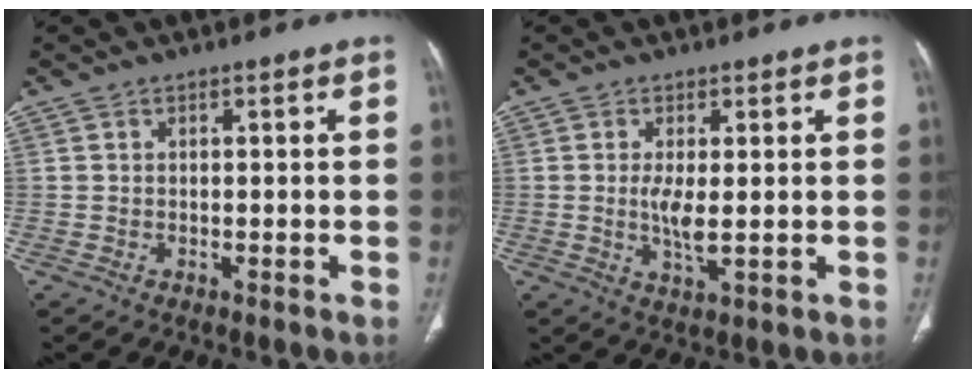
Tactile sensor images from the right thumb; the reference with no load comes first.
{"total": 4.3, "force": [0.2, 1.1, 4.1], "torque": [-0.094, -0.015, 0.004]}